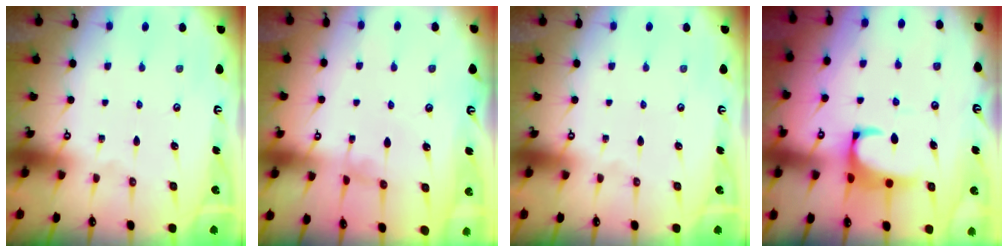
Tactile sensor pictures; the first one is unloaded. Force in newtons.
{"total": 1.0, "press": 0.9, "slide": 0.3}
{"total": 0.0}
{"total": 2.2, "press": 2.0, "slide": 0.9}